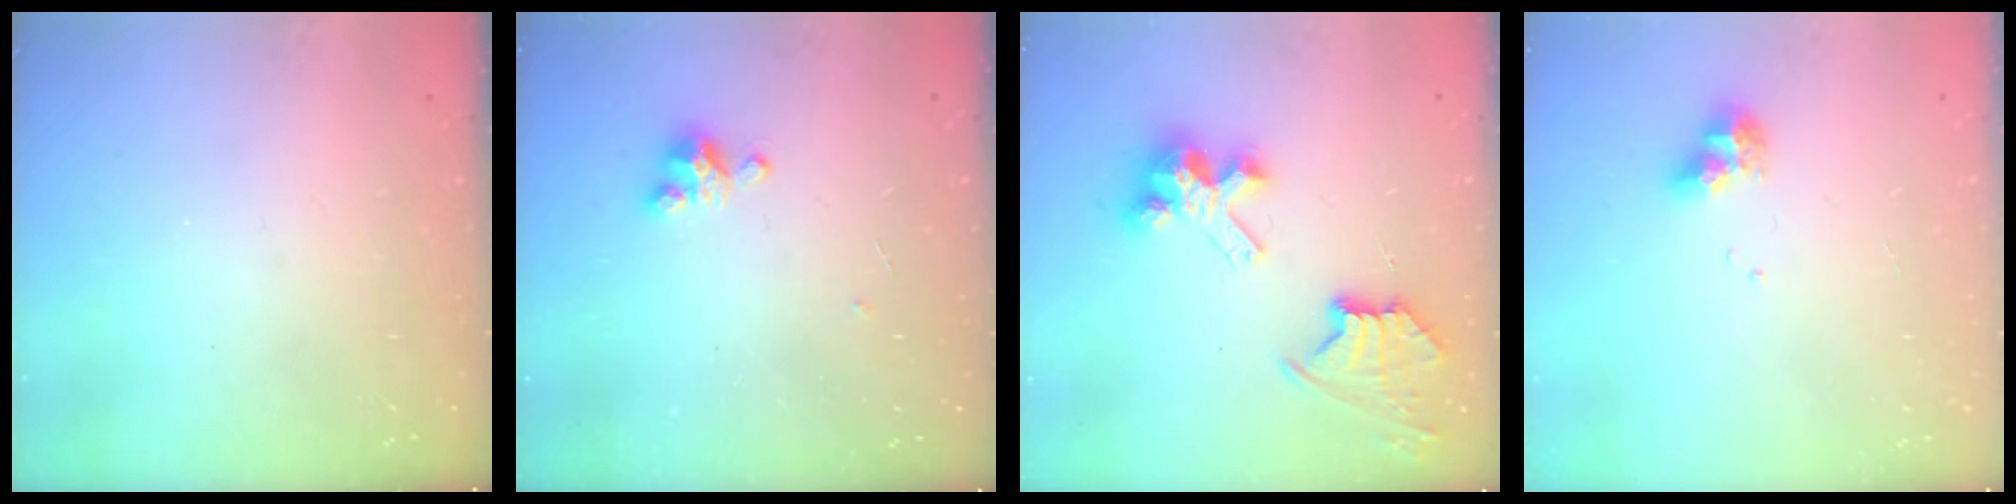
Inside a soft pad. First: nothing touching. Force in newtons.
{"total": 5.5, "press": 5.5, "slide": 0.4}
{"total": 9.8, "press": 9.8, "slide": 0.7}
{"total": 7.7, "press": 7.7, "slide": 0.6}